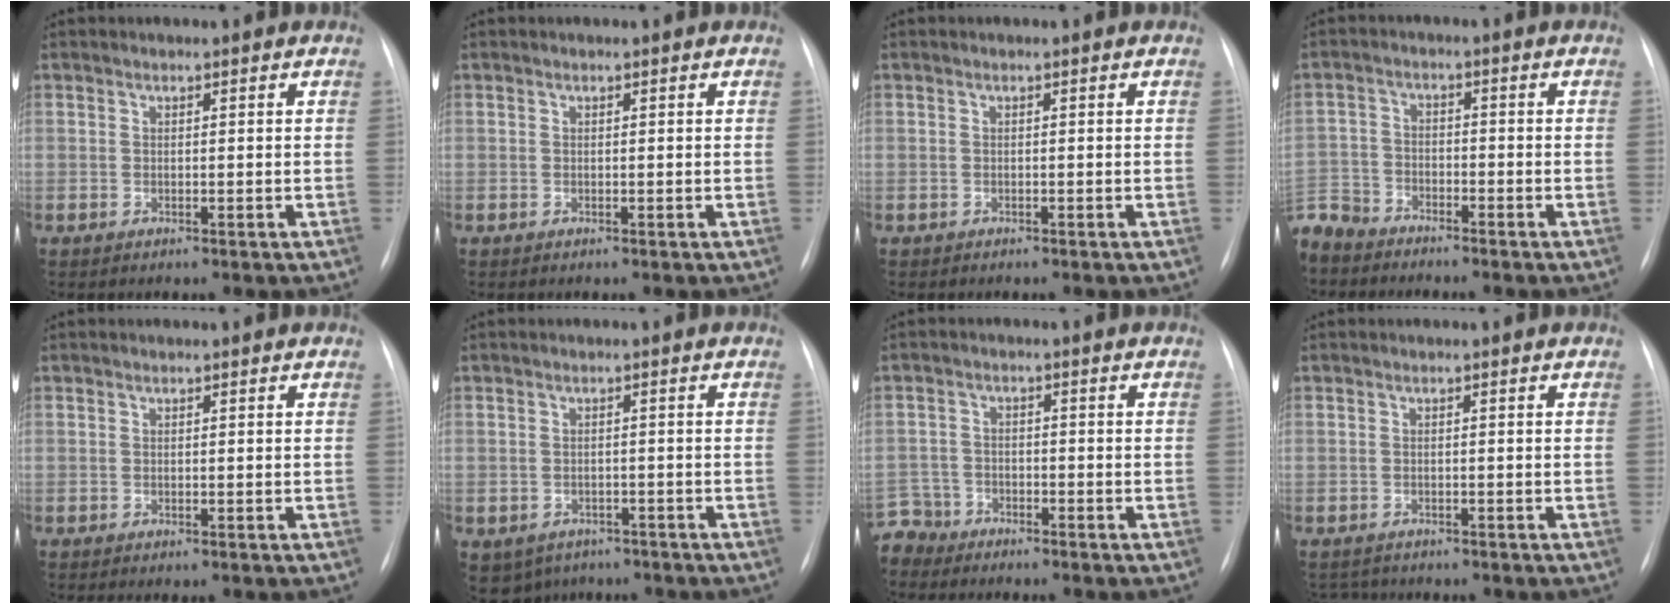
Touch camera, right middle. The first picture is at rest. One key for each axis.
{"total": 0.0}
{"total": 0.0}
{"total": 7.2, "fx": -6.7, "fy": 2.5, "fz": 0.7, "tx": -0.015, "ty": -0.007, "tz": -0.131}
{"total": 0.0}
{"total": 6.8, "fx": -4.4, "fy": 5.0, "fz": 1.3, "tx": -0.027, "ty": 0.006, "tz": -0.053}
{"total": 5.1, "fx": -4.6, "fy": 1.9, "fz": -1.0, "tx": 0.025, "ty": -0.003, "tz": -0.091}
{"total": 2.0, "fx": -1.8, "fy": 0.7, "fz": -0.3, "tx": 0.005, "ty": -0.005, "tz": -0.028}